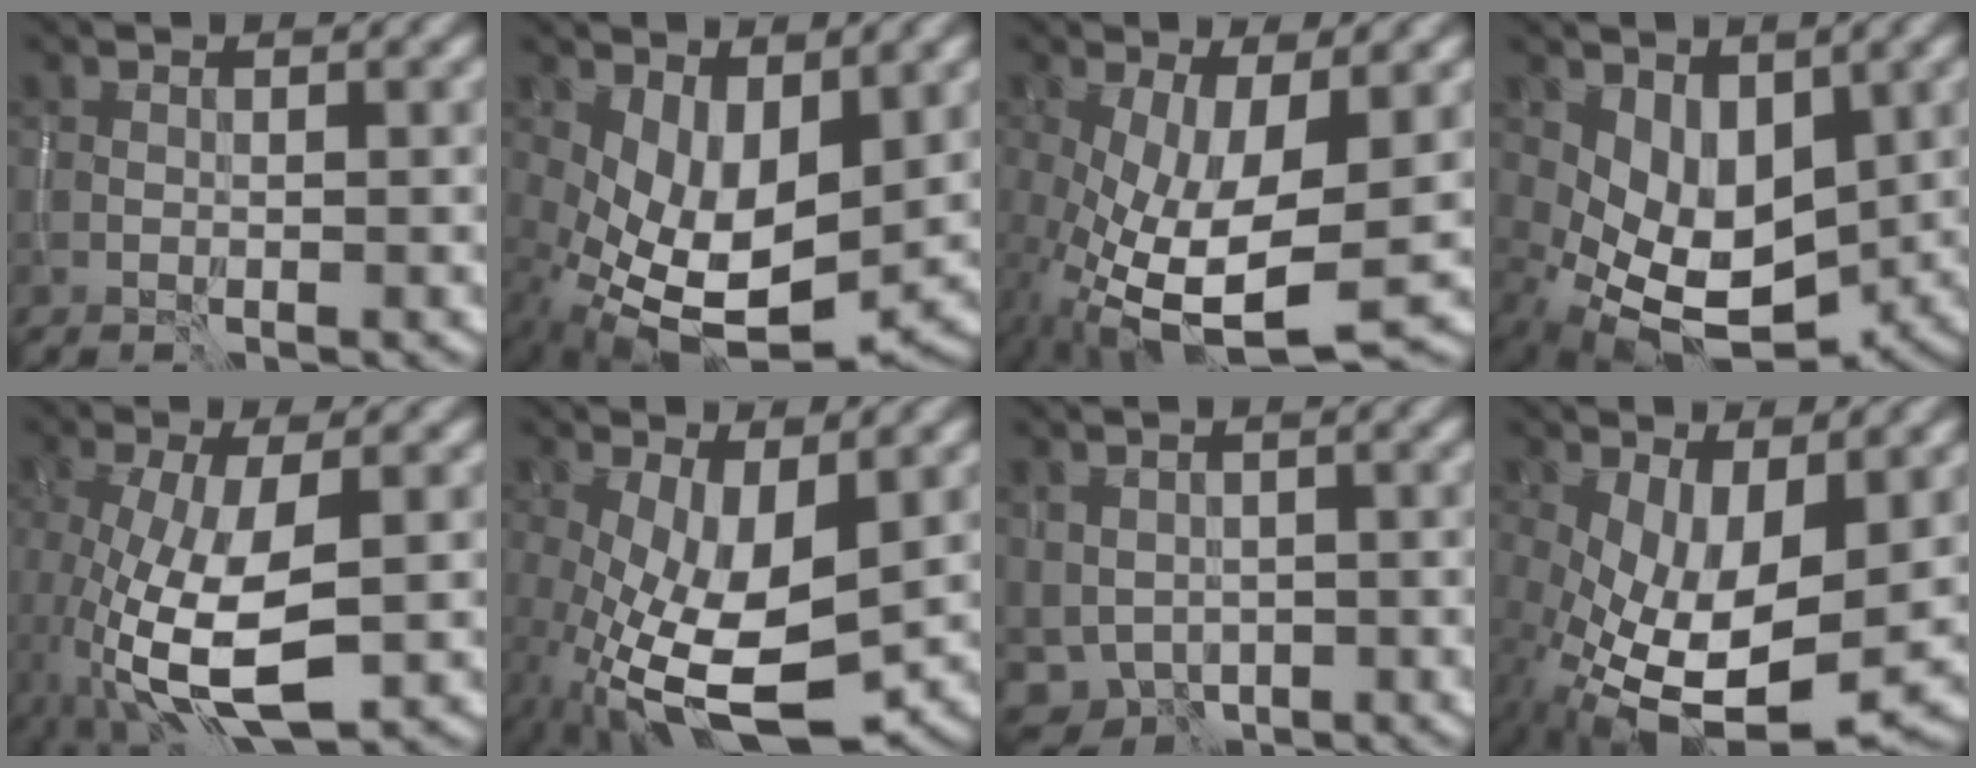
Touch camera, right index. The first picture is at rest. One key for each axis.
{"total": 9.4, "fx": -0.8, "fy": 5.1, "fz": 7.8, "tx": -0.156, "ty": -0.026, "tz": -0.002}
{"total": 10.6, "fx": -2.1, "fy": 4.1, "fz": 9.5, "tx": -0.191, "ty": -0.026, "tz": -0.028}
{"total": 6.3, "fx": 0.2, "fy": 4.1, "fz": 4.7, "tx": -0.089, "ty": -0.016, "tz": 0.014}
{"total": 9.2, "fx": -2.6, "fy": 3.7, "fz": 8.0, "tx": -0.186, "ty": -0.017, "tz": -0.044}
{"total": 9.3, "fx": -1.9, "fy": 3.8, "fz": 8.2, "tx": -0.172, "ty": -0.017, "tz": -0.028}
{"total": 3.9, "fx": -0.5, "fy": 3.0, "fz": 2.5, "tx": -0.052, "ty": -0.010, "tz": 0.003}
{"total": 11.3, "fx": -2.2, "fy": 5.3, "fz": 9.7, "tx": -0.185, "ty": -0.024, "tz": -0.025}